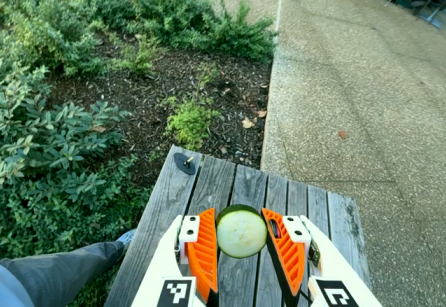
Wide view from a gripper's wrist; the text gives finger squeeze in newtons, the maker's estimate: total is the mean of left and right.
{"total": 8.7, "left": 8.6, "right": 8.8}